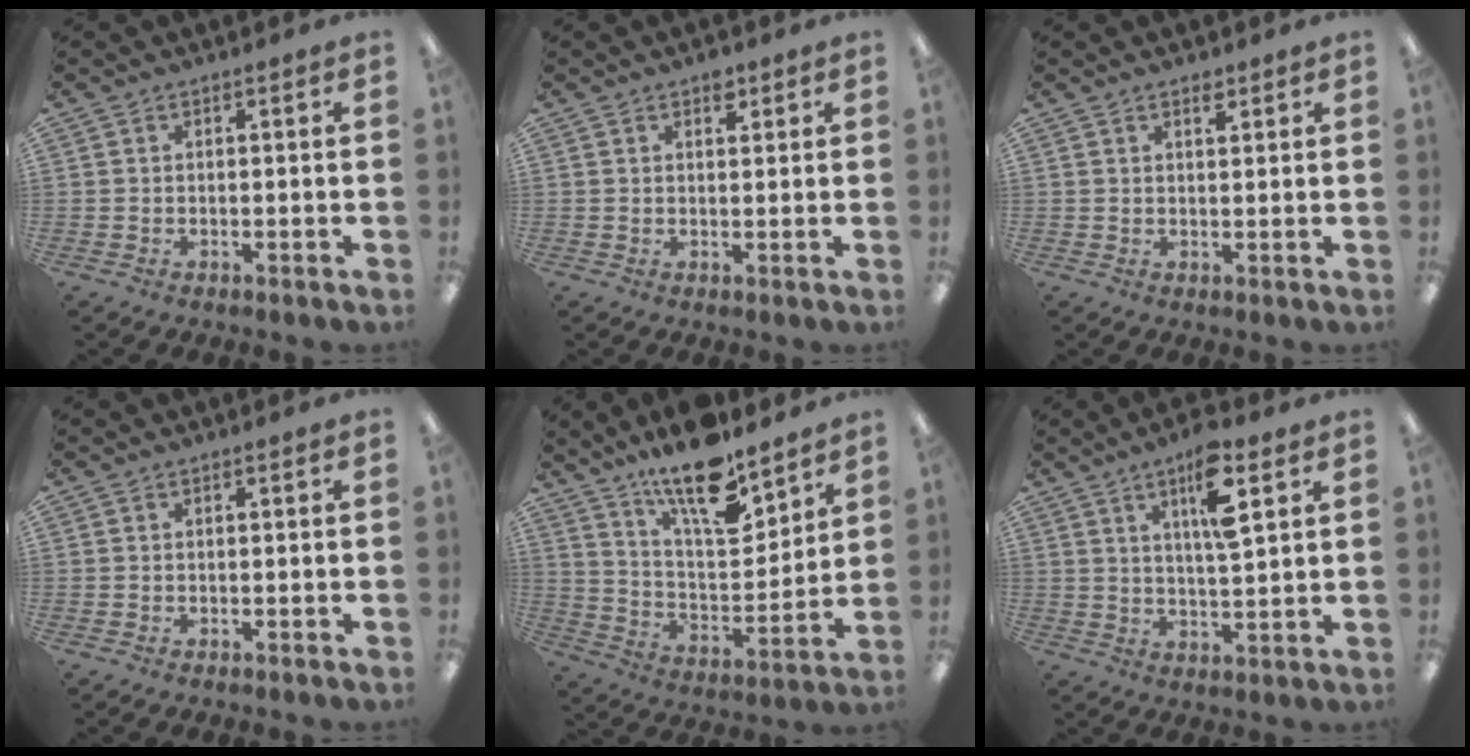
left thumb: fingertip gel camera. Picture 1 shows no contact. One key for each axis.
{"total": 2.9, "fx": 1.9, "fy": 1.6, "fz": 1.5, "tx": -0.008, "ty": -0.006, "tz": 0.028}
{"total": 2.1, "fx": 1.7, "fy": 0.8, "fz": 1.0, "tx": -0.007, "ty": -0.006, "tz": 0.027}
{"total": 0.0}
{"total": 16.9, "fx": 13.0, "fy": 5.2, "fz": 9.4, "tx": -0.170, "ty": -0.081, "tz": 0.221}
{"total": 9.8, "fx": 5.2, "fy": 2.7, "fz": 7.9, "tx": -0.125, "ty": -0.015, "tz": 0.082}